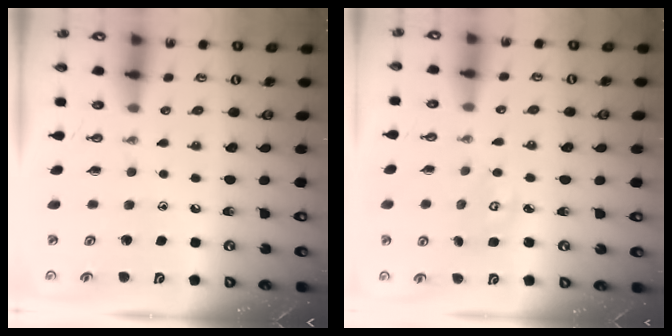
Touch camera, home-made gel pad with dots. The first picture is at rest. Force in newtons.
{"total": 3.0, "press": 3.0, "slide": 0.2}